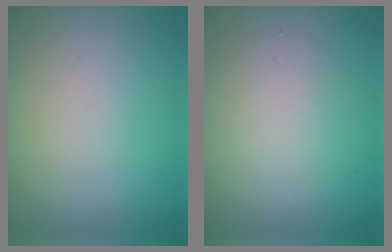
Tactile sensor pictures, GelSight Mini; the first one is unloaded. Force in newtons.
{"total": 3.2, "press": 3.1, "slide": 0.1}